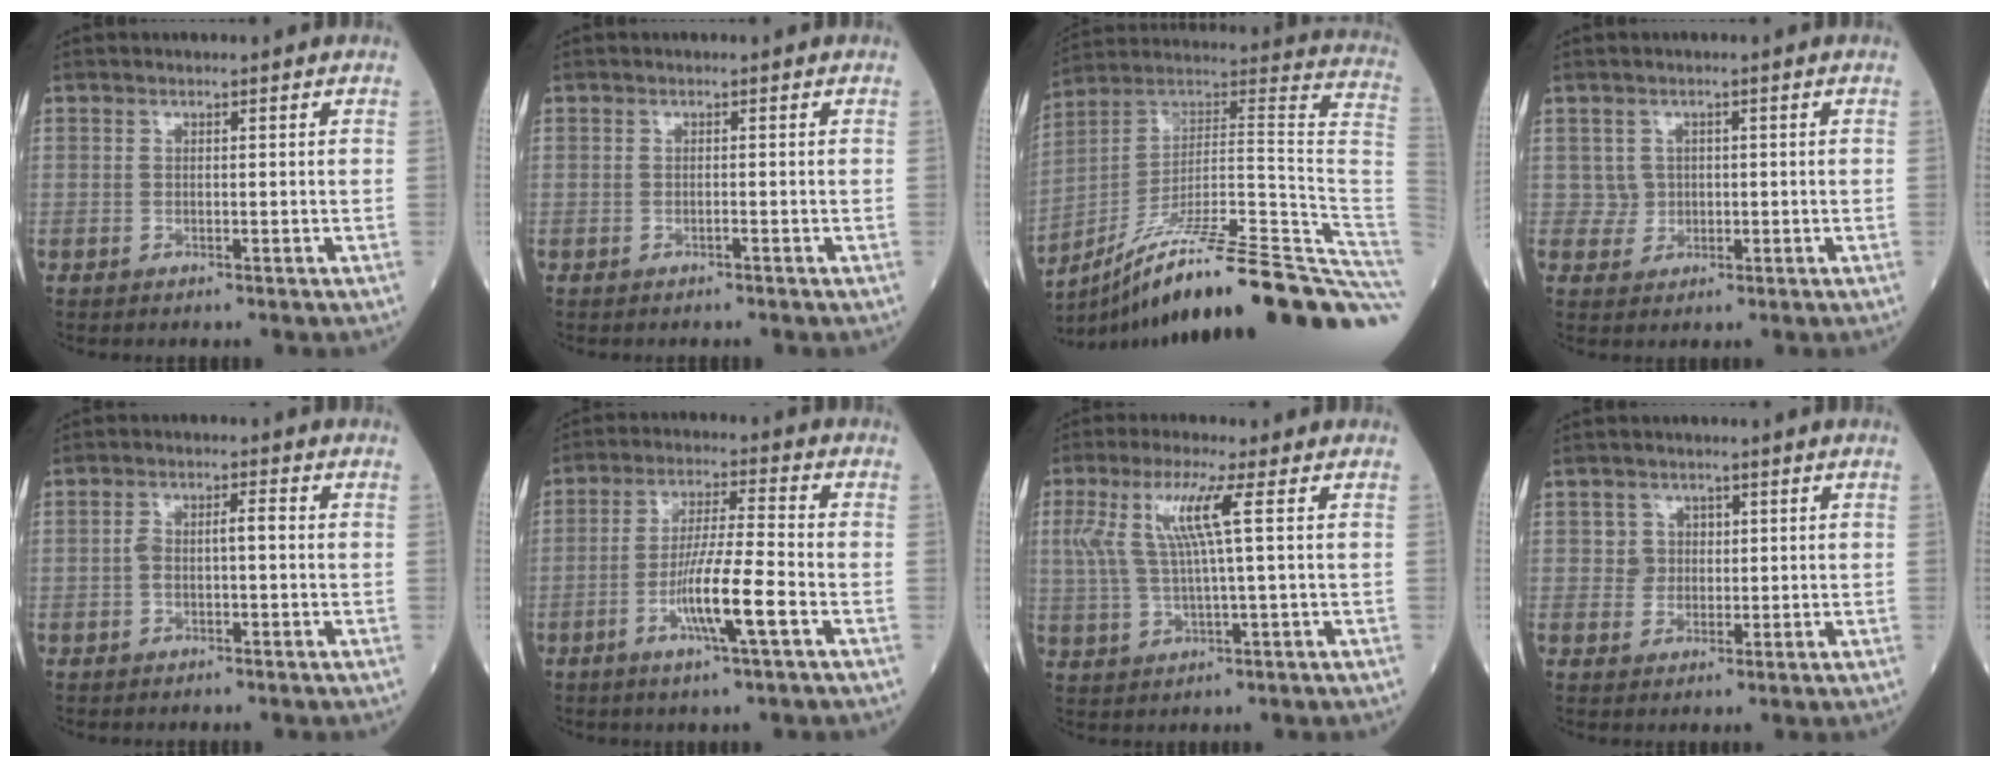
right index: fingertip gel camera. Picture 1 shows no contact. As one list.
[{"total": 0.0}, {"total": 31.5, "force": [-22.2, 1.3, 22.3], "torque": [-0.198, 0.023, -0.334]}, {"total": 2.3, "force": [0.3, 2.3, 0.1], "torque": [0.007, 0.004, 0.007]}, {"total": 3.3, "force": [-0.4, 1.2, 3.1], "torque": [-0.066, 0.018, -0.005]}, {"total": 9.4, "force": [-3.6, 0.0, 8.7], "torque": [-0.159, -0.005, -0.068]}, {"total": 7.4, "force": [2.0, 0.0, 7.2], "torque": [-0.162, 0.014, 0.044]}, {"total": 2.8, "force": [0.6, 2.7, 0.1], "torque": [0.007, 0.003, 0.008]}]